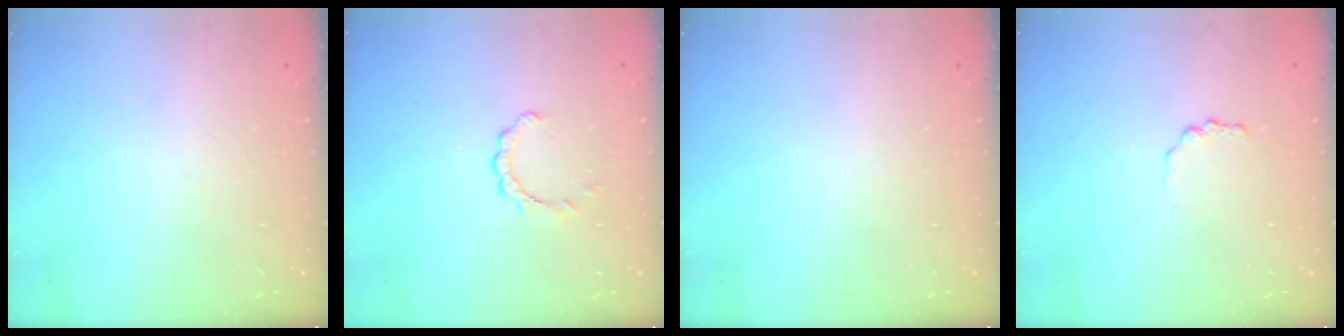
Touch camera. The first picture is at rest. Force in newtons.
{"total": 3.3, "press": 3.3, "slide": 0.3}
{"total": 0.0}
{"total": 1.0, "press": 1.0, "slide": 0.2}